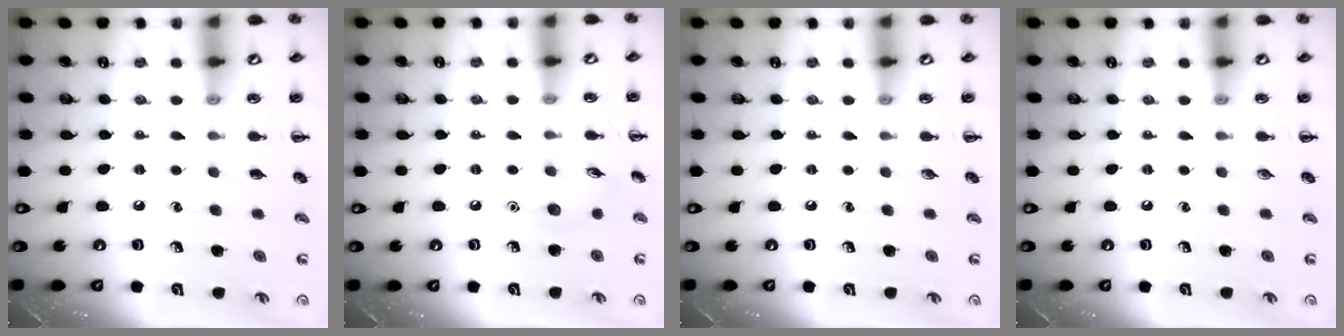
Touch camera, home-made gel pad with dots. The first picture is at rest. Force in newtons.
{"total": 6.1, "press": 5.9, "slide": 1.6}
{"total": 0.0}
{"total": 0.0}